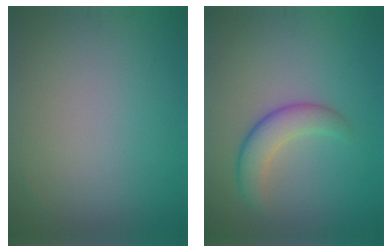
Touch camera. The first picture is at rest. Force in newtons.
{"total": 3.5, "press": 3.5, "slide": 0.1}